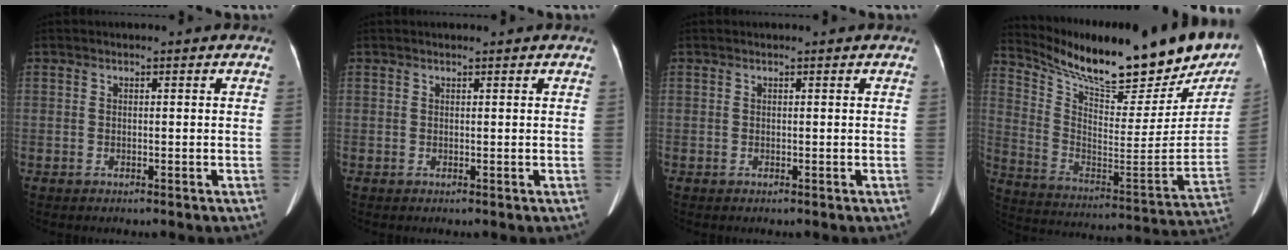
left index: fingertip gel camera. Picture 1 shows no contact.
{"total": 2.0, "force": [1.8, 0.3, 0.7], "torque": [-0.011, 0.020, 0.025]}
{"total": 1.1, "force": [1.1, 0.2, 0.1], "torque": [-0.012, 0.019, 0.015]}
{"total": 29.0, "force": [24.3, 5.5, 14.8], "torque": [-0.247, -0.060, 0.346]}